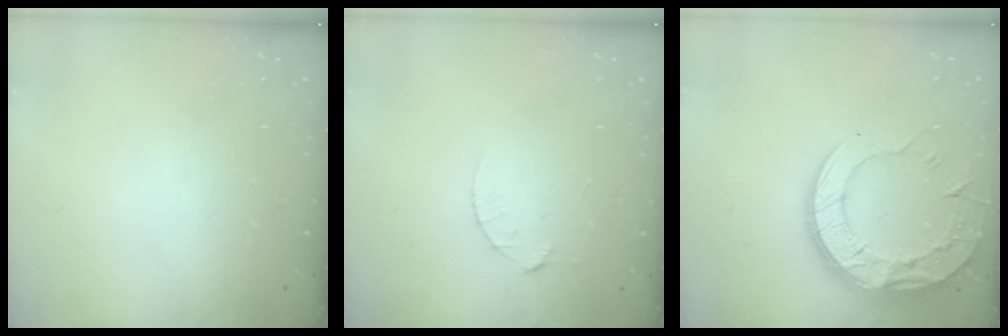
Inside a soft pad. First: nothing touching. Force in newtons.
{"total": 3.1, "press": 3.1, "slide": 0.4}
{"total": 19.5, "press": 19.4, "slide": 1.6}